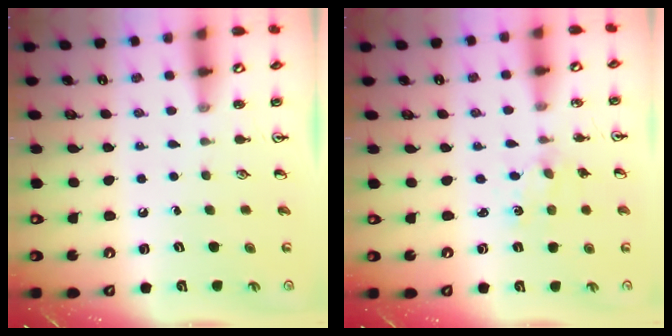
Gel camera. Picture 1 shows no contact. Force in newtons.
{"total": 1.9, "press": 1.9, "slide": 0.3}